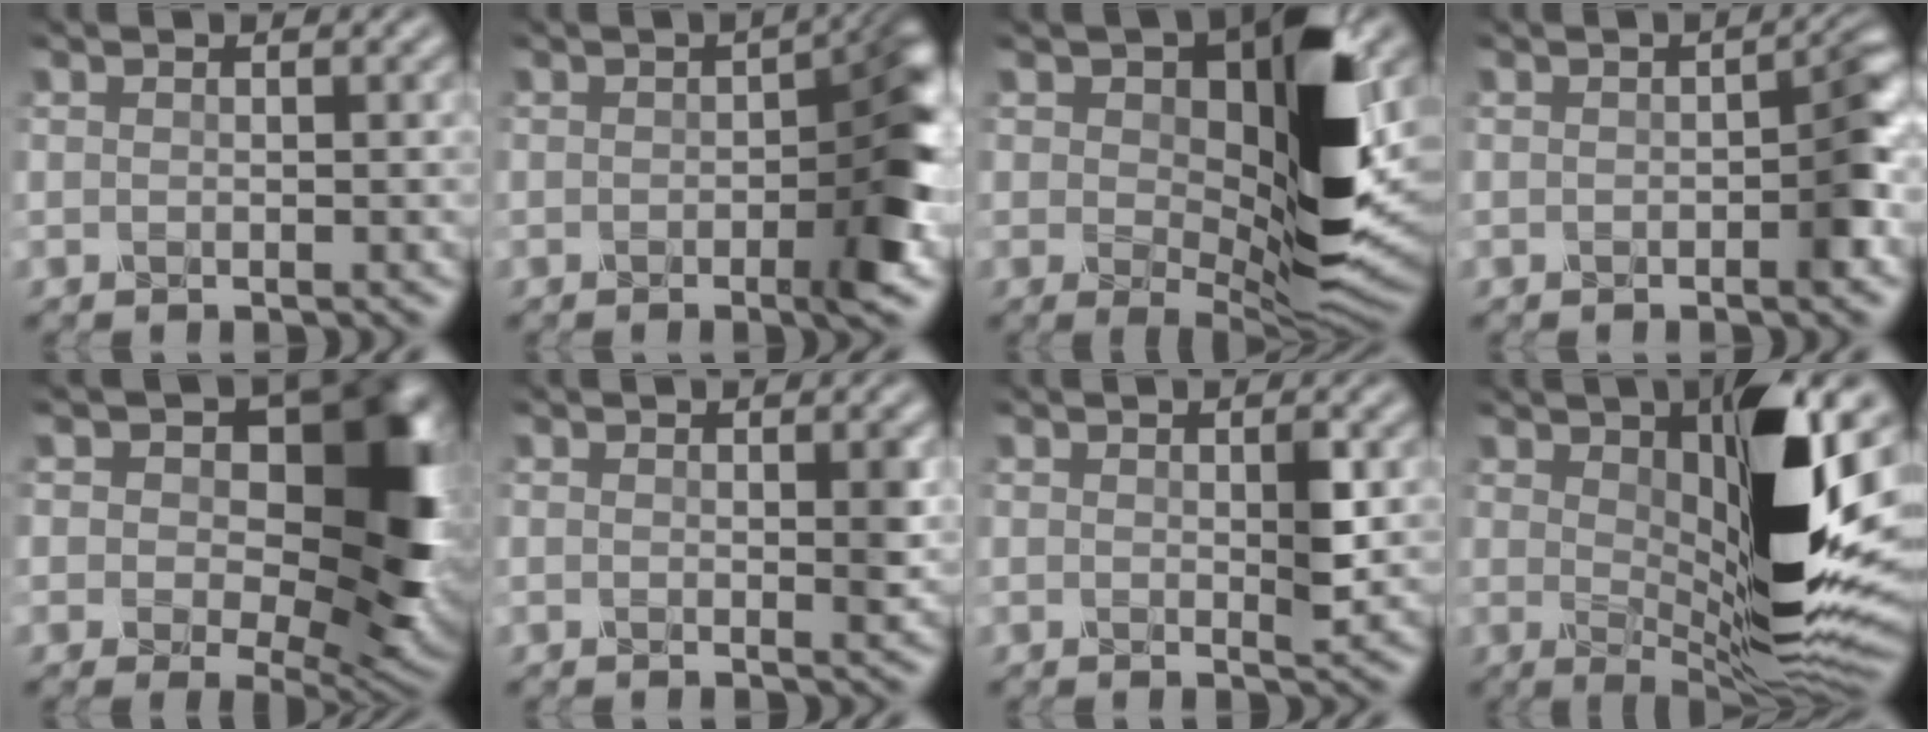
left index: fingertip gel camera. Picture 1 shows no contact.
{"total": 6.9, "force": [-1.3, 2.7, 6.2], "torque": [-0.066, 0.003, -0.019]}
{"total": 12.0, "force": [2.3, 5.9, 10.1], "torque": [-0.146, -0.011, 0.040]}
{"total": 2.8, "force": [-0.8, 0.9, 2.5], "torque": [-0.030, 0.008, -0.011]}
{"total": 14.1, "force": [3.6, 8.3, 10.8], "torque": [-0.133, -0.001, 0.058]}
{"total": 1.3, "force": [0.1, 0.5, 1.2], "torque": [-0.012, -0.006, 0.001]}
{"total": 1.8, "force": [0.2, 0.4, 1.7], "torque": [-0.027, -0.004, 0.005]}
{"total": 13.0, "force": [2.2, 4.1, 12.1], "torque": [-0.187, -0.016, 0.040]}